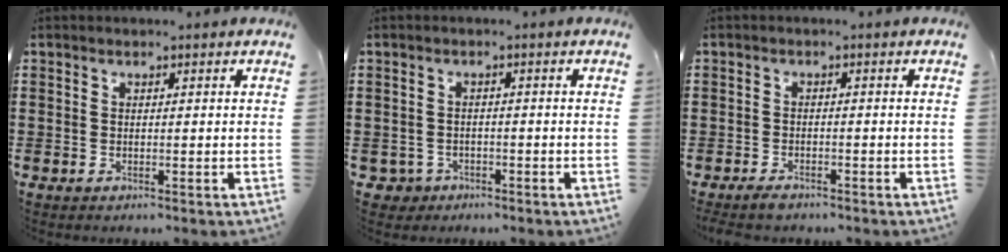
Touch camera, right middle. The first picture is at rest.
{"total": 1.7, "force": [-1.3, 1.1, 0.2], "torque": [-0.012, -0.001, -0.031]}
{"total": 1.5, "force": [-1.4, 0.4, 0.4], "torque": [-0.020, -0.003, -0.030]}